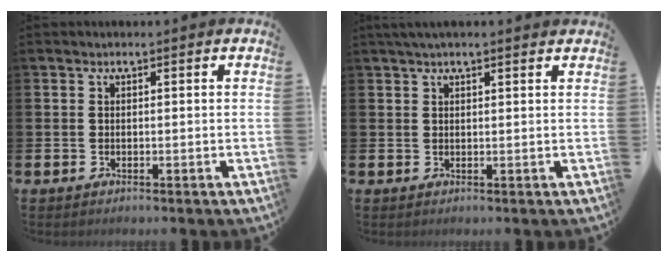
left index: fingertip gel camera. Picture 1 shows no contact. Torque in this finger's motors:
{"motor_torque": [1.06, -1.08, 0.64, 0.19]}